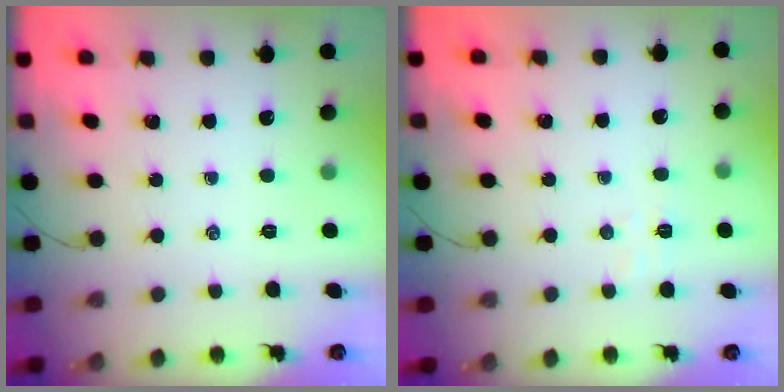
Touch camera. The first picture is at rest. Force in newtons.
{"total": 4.7, "press": 4.6, "slide": 1.0}